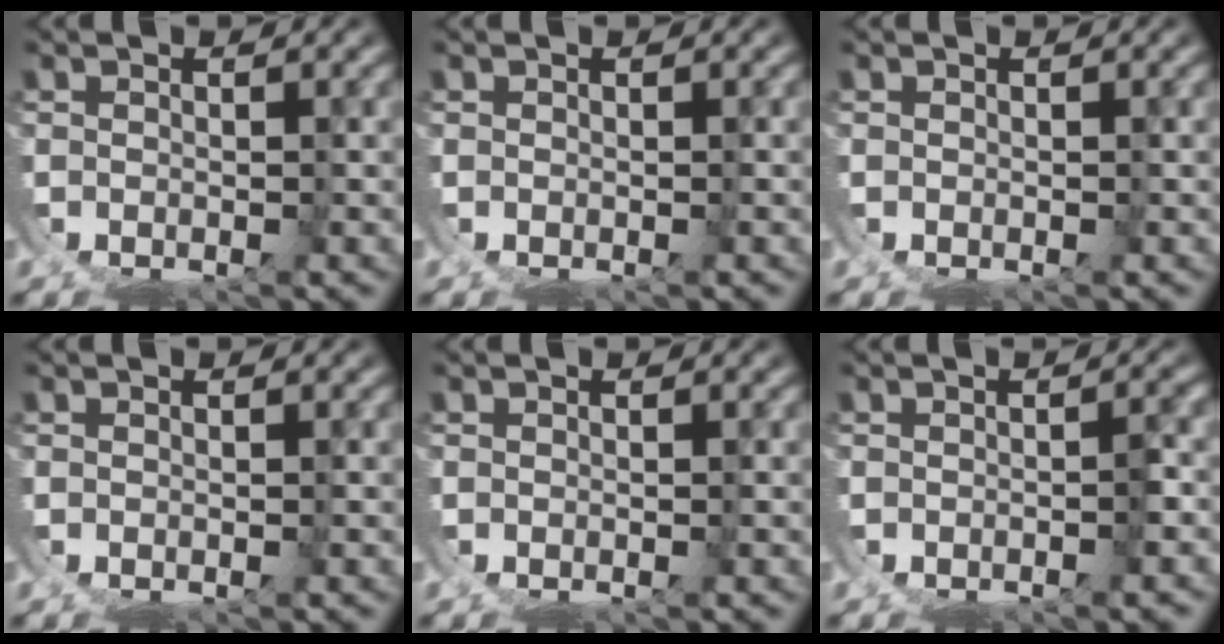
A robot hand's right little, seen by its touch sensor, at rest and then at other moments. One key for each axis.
{"total": 0.0}
{"total": 0.0}
{"total": 0.0}
{"total": 0.0}
{"total": 1.0, "fx": -0.6, "fy": -0.3, "fz": 0.7, "tx": -0.007, "ty": 0.004, "tz": -0.011}